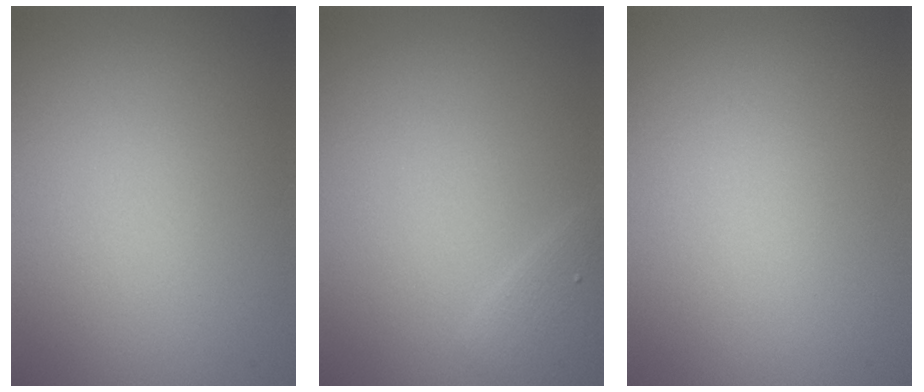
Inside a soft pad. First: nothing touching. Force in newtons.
{"total": 1.4, "press": 1.4, "slide": 0.1}
{"total": 0.0}